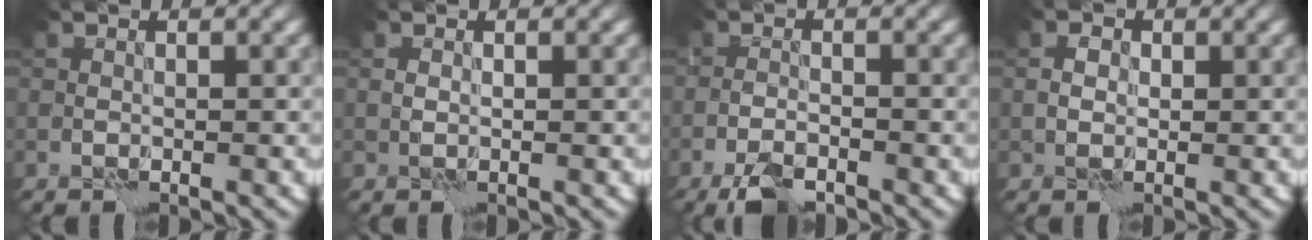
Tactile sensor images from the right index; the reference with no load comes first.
{"total": 0.6, "force": [0.1, 0.4, 0.4], "torque": [-0.011, -0.002, 0.001]}
{"total": 3.6, "force": [-2.7, 1.2, 2.1], "torque": [-0.043, -0.003, -0.056]}
{"total": 1.5, "force": [0.0, 1.2, 0.9], "torque": [-0.019, 0.004, -0.004]}